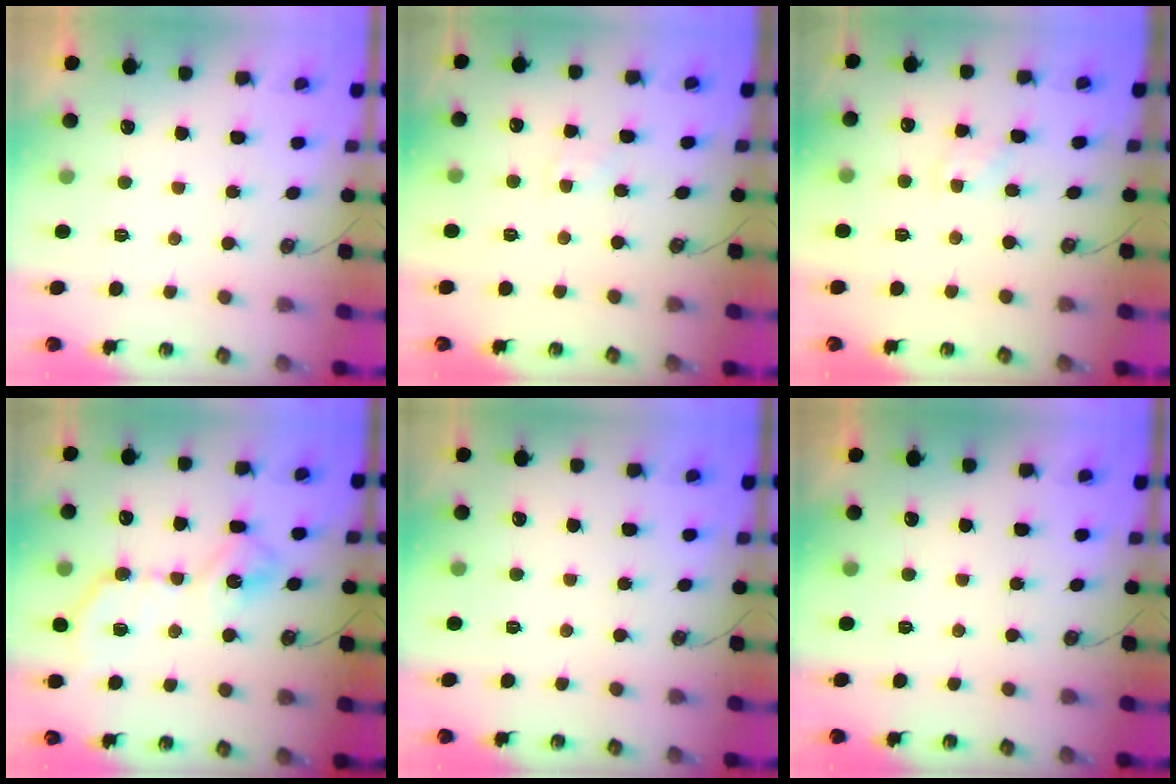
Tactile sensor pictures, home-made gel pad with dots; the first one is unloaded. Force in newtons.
{"total": 2.7, "press": 2.7, "slide": 0.4}
{"total": 2.4, "press": 2.4, "slide": 0.4}
{"total": 11.9, "press": 11.8, "slide": 0.2}
{"total": 0.0}
{"total": 0.0}